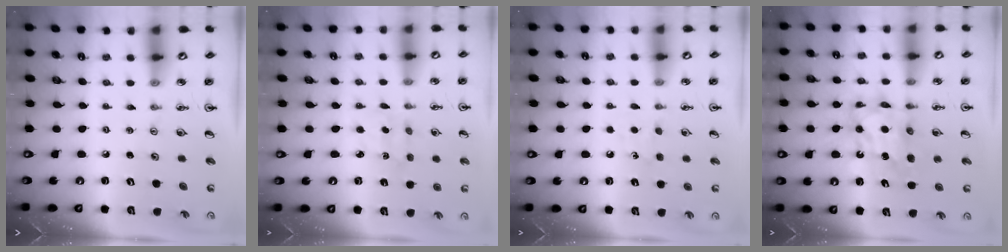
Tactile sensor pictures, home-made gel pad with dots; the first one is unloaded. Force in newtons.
{"total": 2.2, "press": 2.1, "slide": 0.7}
{"total": 5.7, "press": 5.7, "slide": 0.8}
{"total": 9.5, "press": 9.5, "slide": 0.9}